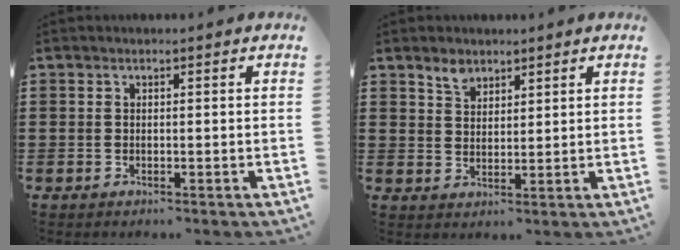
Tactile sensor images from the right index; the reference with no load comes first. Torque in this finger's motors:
{"motor_torque": [0.01, 0.00, 0.01, 0.05]}